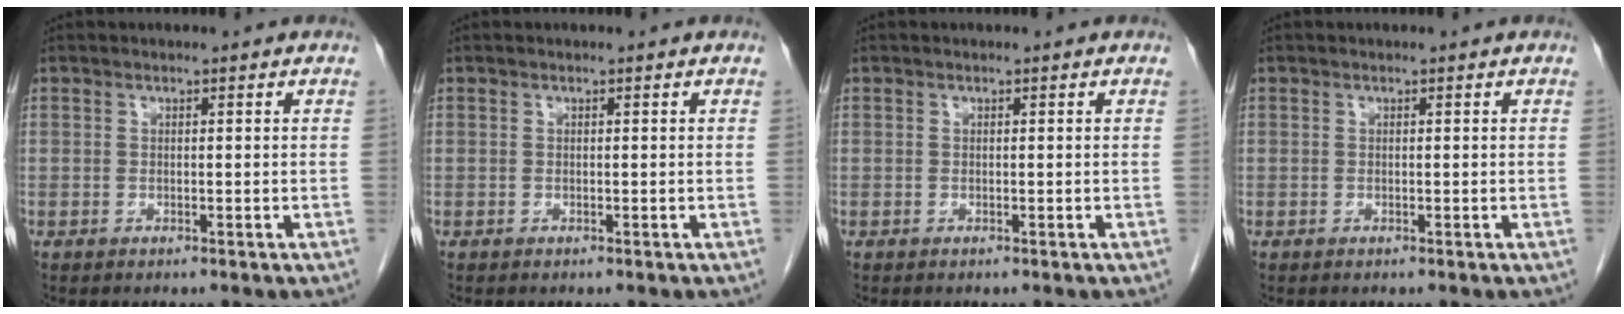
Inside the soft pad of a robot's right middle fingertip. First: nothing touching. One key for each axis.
{"total": 0.0}
{"total": 0.0}
{"total": 0.0}